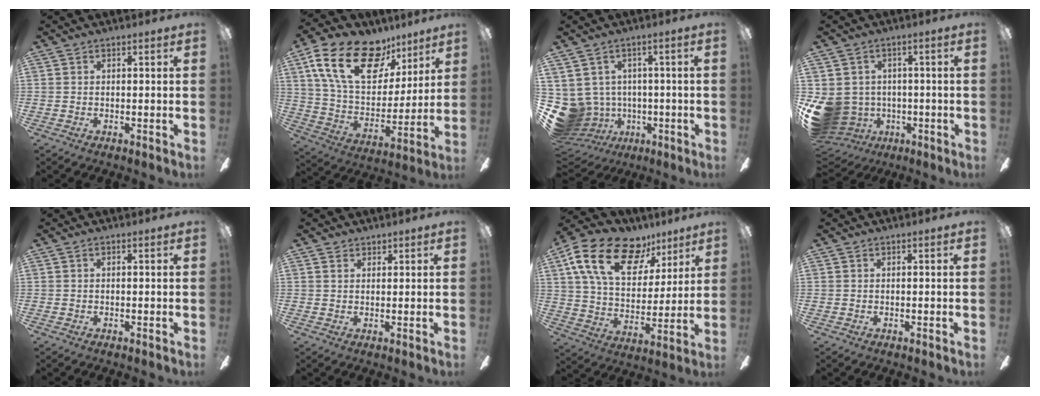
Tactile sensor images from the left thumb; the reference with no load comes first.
{"total": 23.7, "force": [12.8, 13.7, 14.5], "torque": [-0.260, -0.053, 0.231]}
{"total": 9.1, "force": [-1.6, 8.6, 2.5], "torque": [-0.107, -0.006, -0.022]}
{"total": 10.4, "force": [-1.9, 9.5, 3.9], "torque": [-0.116, 0.005, -0.029]}
{"total": 0.0}
{"total": 1.7, "force": [1.4, 1.0, 0.1], "torque": [0.006, -0.003, 0.025]}
{"total": 21.8, "force": [11.9, 12.6, 13.3], "torque": [-0.228, -0.047, 0.213]}
{"total": 0.0}